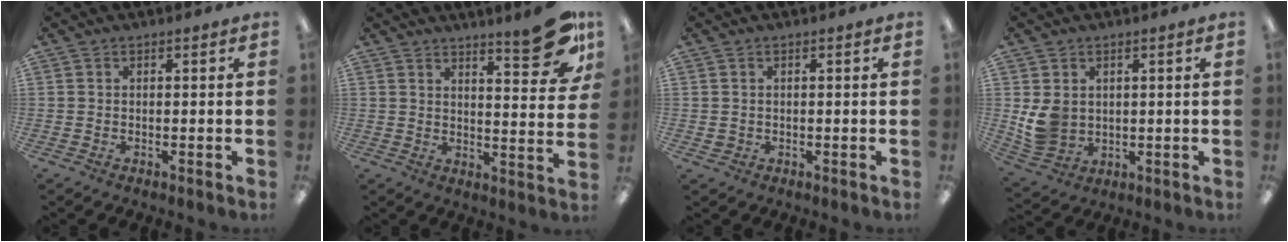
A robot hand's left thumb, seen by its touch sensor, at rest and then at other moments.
{"total": 12.9, "force": [8.6, 2.8, 9.2], "torque": [-0.107, -0.056, 0.133]}
{"total": 1.1, "force": [0.3, 1.0, 0.2], "torque": [-0.007, 0.004, 0.005]}
{"total": 6.7, "force": [1.4, 5.7, 3.3], "torque": [-0.064, 0.001, 0.032]}